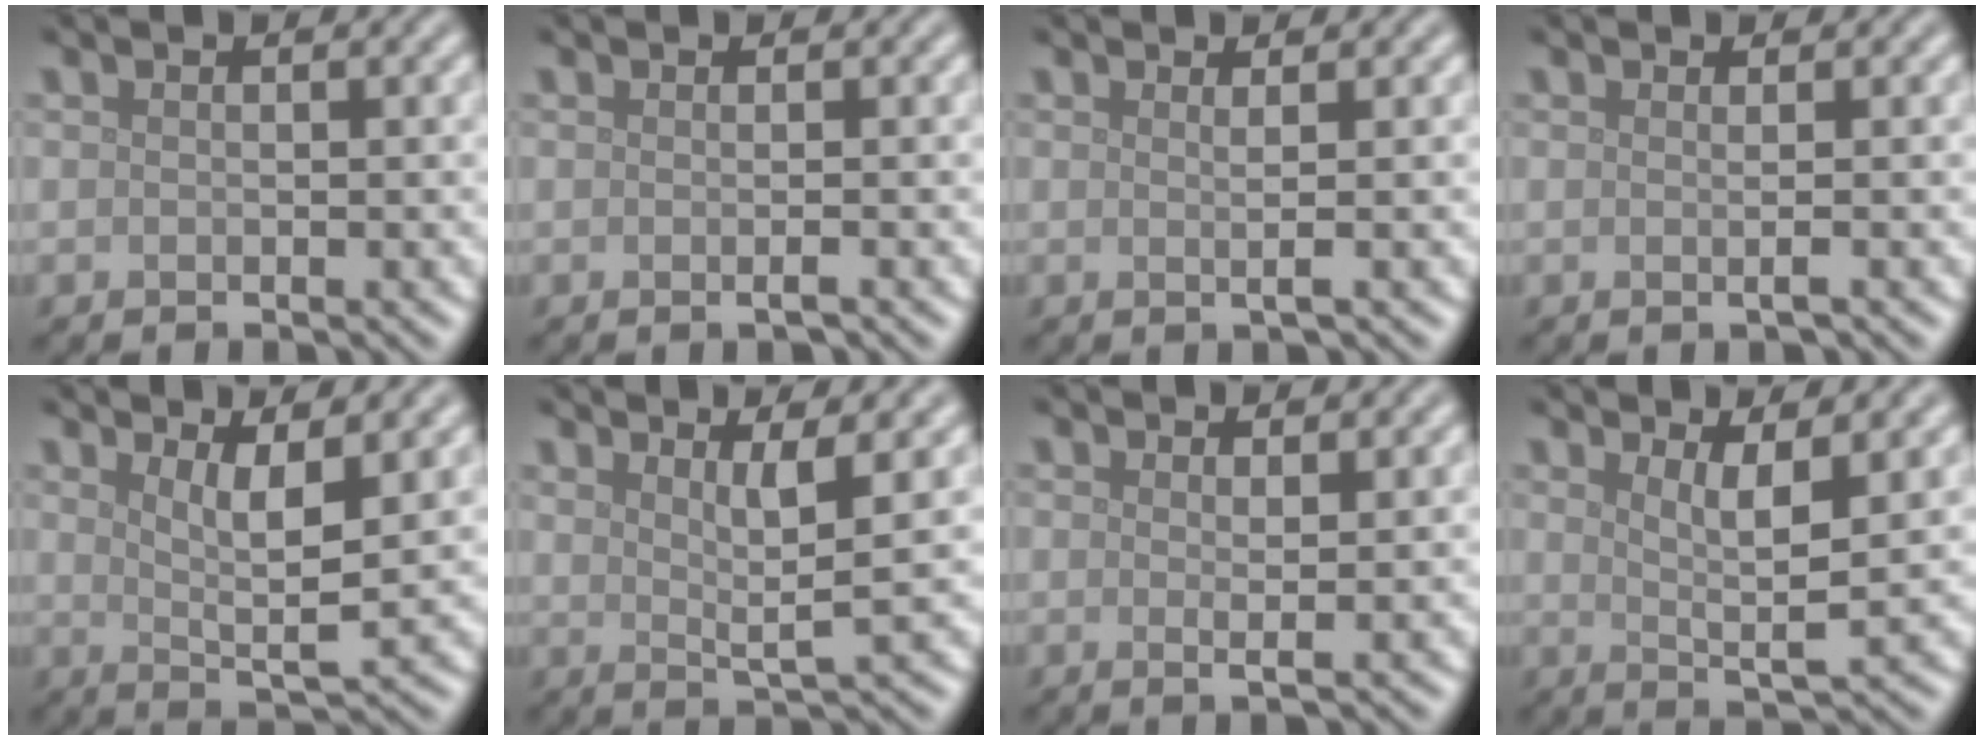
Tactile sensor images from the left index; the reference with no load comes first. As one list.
[{"total": 0.9, "force": [-0.1, 0.3, 0.9], "torque": [-0.010, -0.001, -0.005]}, {"total": 1.4, "force": [0.4, 0.4, 1.3], "torque": [-0.021, 0.000, -0.004]}, {"total": 1.2, "force": [0.1, 0.4, 1.2], "torque": [-0.014, 0.002, -0.007]}, {"total": 3.9, "force": [1.5, 0.9, 3.5], "torque": [-0.064, -0.011, 0.029]}, {"total": 3.1, "force": [1.5, 0.5, 2.6], "torque": [-0.041, -0.008, 0.027]}, {"total": 1.3, "force": [0.4, 0.2, 1.2], "torque": [-0.018, -0.004, 0.003]}, {"total": 3.6, "force": [1.3, 0.7, 3.2], "torque": [-0.057, -0.010, 0.025]}]